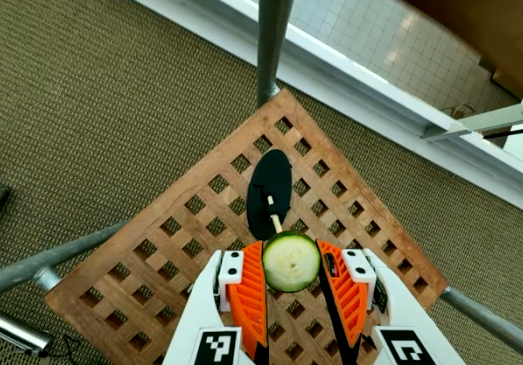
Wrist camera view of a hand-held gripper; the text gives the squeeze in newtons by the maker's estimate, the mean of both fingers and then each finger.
{"total": 9.7, "left": 9.9, "right": 9.5}